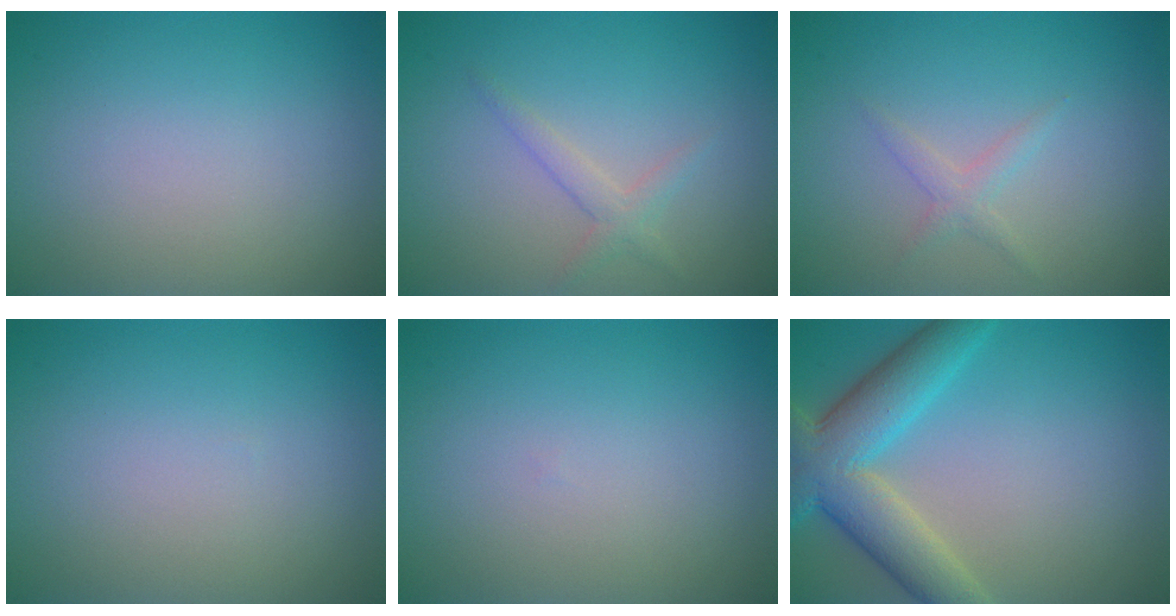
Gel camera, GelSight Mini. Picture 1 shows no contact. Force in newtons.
{"total": 1.6, "press": 1.6, "slide": 0.1}
{"total": 1.3, "press": 1.3, "slide": 0.1}
{"total": 0.0}
{"total": 0.0}
{"total": 7.5, "press": 7.5, "slide": 0.4}